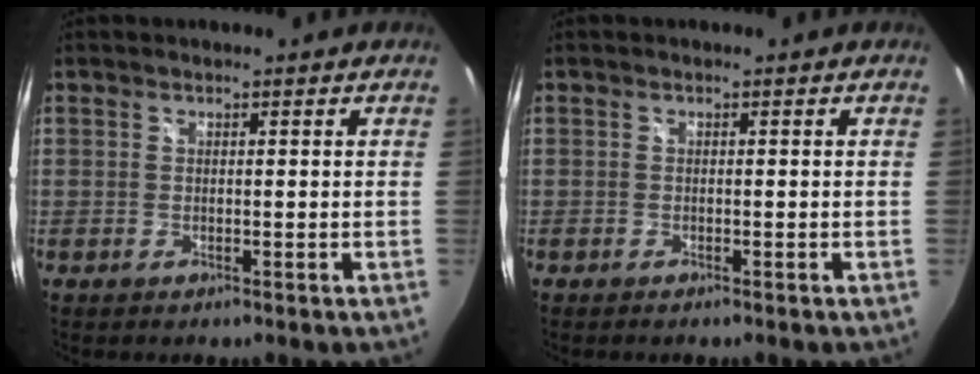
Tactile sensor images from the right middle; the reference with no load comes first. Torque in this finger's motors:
{"motor_torque": [-0.71, -0.05, 0.03, 0.00]}